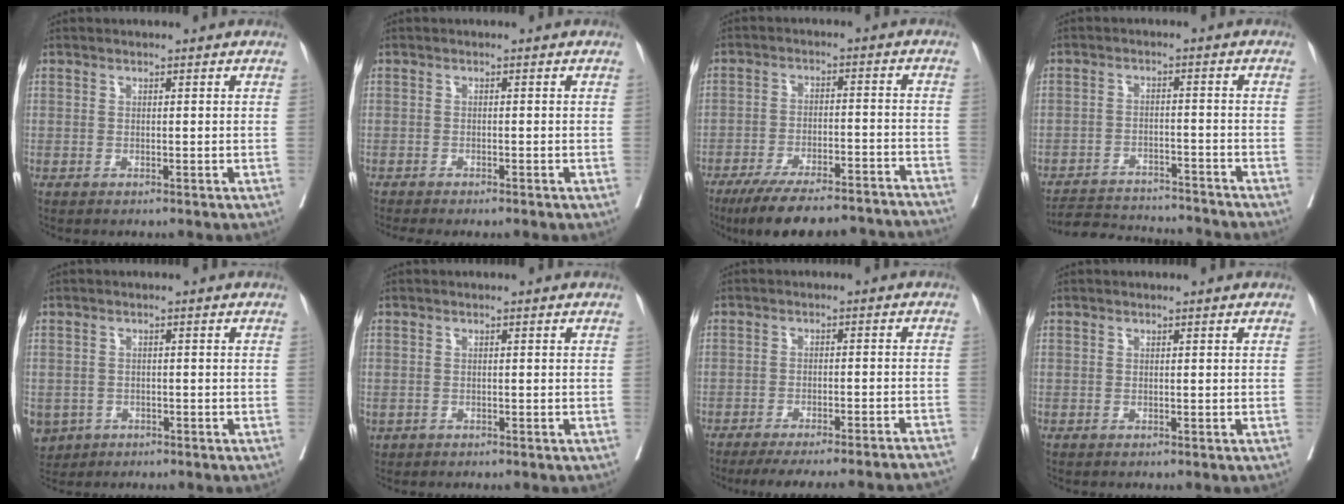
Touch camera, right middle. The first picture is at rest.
{"total": 3.6, "force": [-3.0, 0.5, 2.0], "torque": [-0.021, -0.006, -0.039]}
{"total": 21.9, "force": [-19.7, 3.3, 8.9], "torque": [-0.107, -0.009, -0.267]}
{"total": 13.2, "force": [-12.9, 1.3, 2.8], "torque": [-0.046, 0.008, -0.184]}
{"total": 6.7, "force": [-3.4, 5.5, 1.9], "torque": [-0.052, -0.002, -0.049]}
{"total": 0.8, "force": [-0.4, 0.6, 0.3], "torque": [-0.009, 0.002, 0.000]}
{"total": 21.4, "force": [-20.0, 0.9, 7.7], "torque": [-0.078, -0.018, -0.247]}
{"total": 0.0}